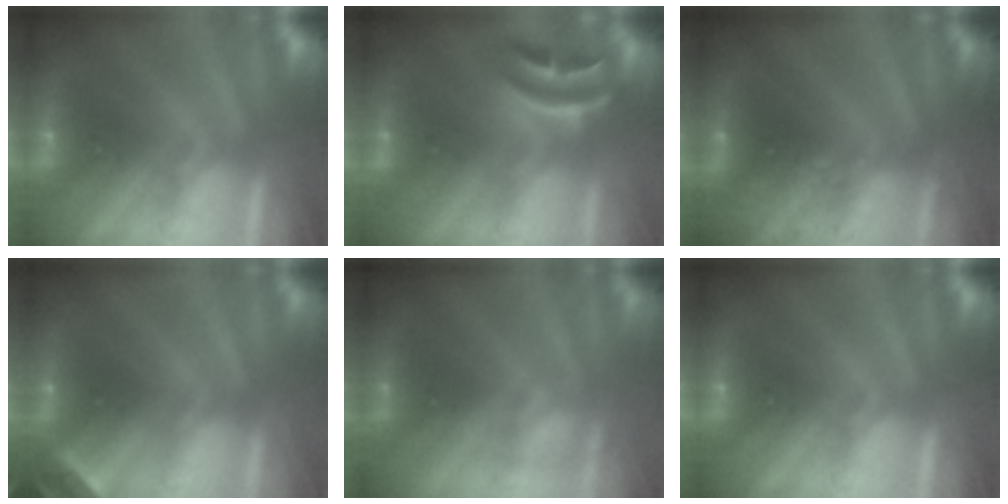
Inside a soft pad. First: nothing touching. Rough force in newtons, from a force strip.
{"total": 2.9}
{"total": 2.9}
{"total": 2.0}
{"total": 2.4}
{"total": 0.0}